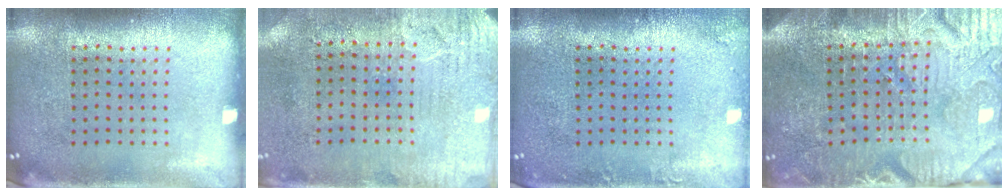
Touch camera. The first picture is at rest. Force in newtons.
{"total": 3.3, "press": 2.7, "slide": 2.0}
{"total": 1.1, "press": 1.1, "slide": 0.1}
{"total": 4.0, "press": 3.9, "slide": 0.8}